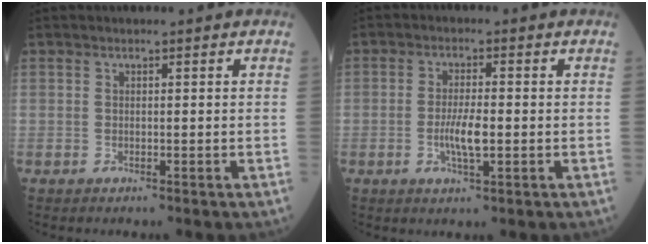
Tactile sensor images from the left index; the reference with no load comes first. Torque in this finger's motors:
{"motor_torque": [0.69, 0.27, 0.12, 0.03]}